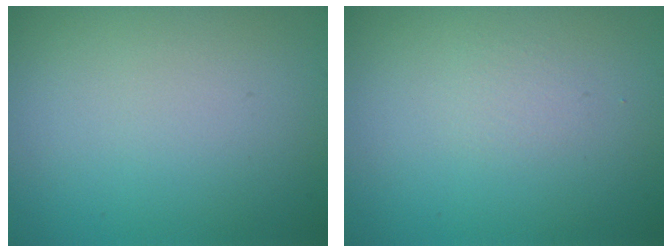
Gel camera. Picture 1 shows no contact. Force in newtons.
{"total": 0.0}